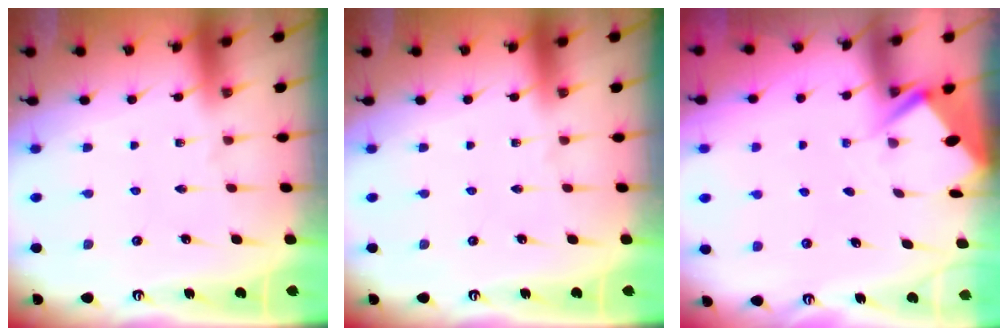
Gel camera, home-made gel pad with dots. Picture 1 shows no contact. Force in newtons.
{"total": 0.0}
{"total": 2.8, "press": 2.8, "slide": 0.4}